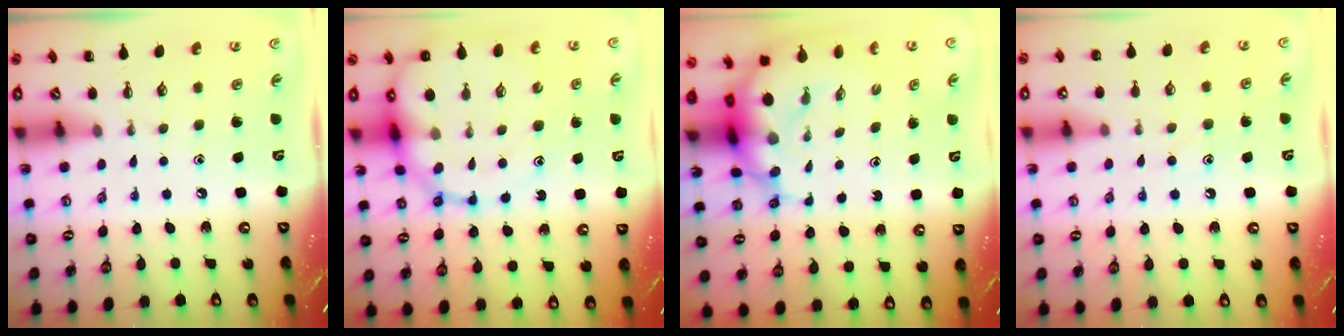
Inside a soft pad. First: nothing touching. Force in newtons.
{"total": 17.2, "press": 16.6, "slide": 4.3}
{"total": 8.6, "press": 8.3, "slide": 2.4}
{"total": 8.0, "press": 8.0, "slide": 1.0}